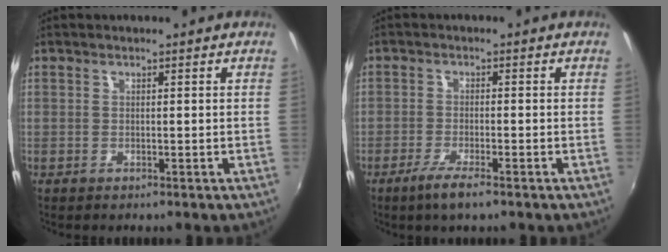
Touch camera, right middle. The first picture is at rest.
{"total": 4.3, "force": [-3.0, 0.6, 3.1], "torque": [-0.078, -0.010, -0.058]}